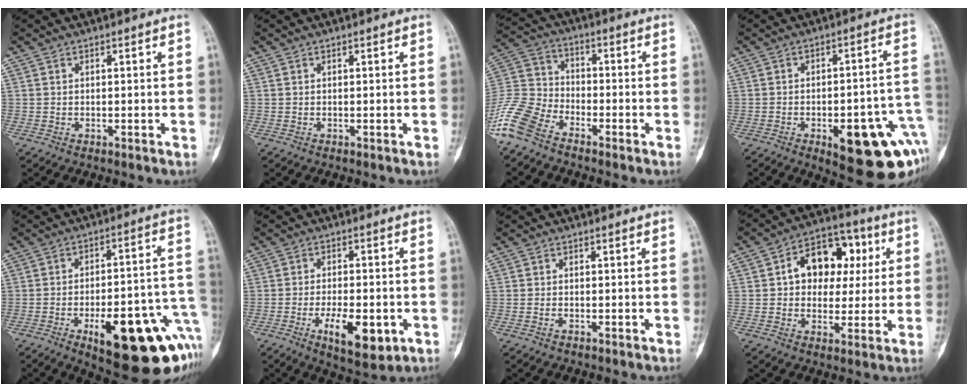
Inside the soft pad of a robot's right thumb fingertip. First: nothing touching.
{"total": 0.0}
{"total": 11.9, "force": [-8.5, 6.2, 5.5], "torque": [-0.115, 0.037, -0.179]}
{"total": 19.0, "force": [-6.9, 7.0, 16.2], "torque": [-0.138, 0.036, -0.068]}
{"total": 24.5, "force": [-9.3, 8.7, 21.0], "torque": [-0.207, 0.043, -0.110]}
{"total": 10.1, "force": [-3.6, 4.2, 8.5], "torque": [-0.127, 0.002, -0.048]}
{"total": 0.7, "force": [-0.4, 0.4, 0.5], "torque": [-0.012, 0.004, -0.005]}
{"total": 14.1, "force": [3.0, 10.2, 9.3], "torque": [-0.087, 0.018, 0.038]}